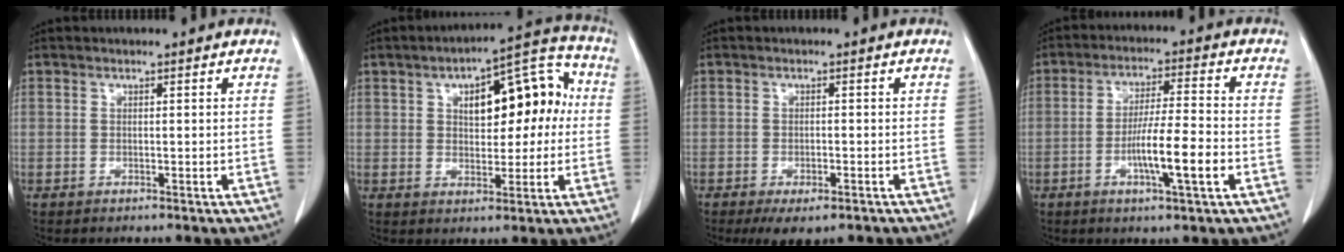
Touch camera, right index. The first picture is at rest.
{"total": 12.9, "force": [2.4, 6.1, 11.1], "torque": [-0.146, 0.047, 0.041]}
{"total": 4.8, "force": [-3.2, 1.8, 3.1], "torque": [-0.047, -0.009, -0.044]}
{"total": 9.1, "force": [-3.0, 0.2, 8.5], "torque": [-0.151, -0.005, -0.056]}